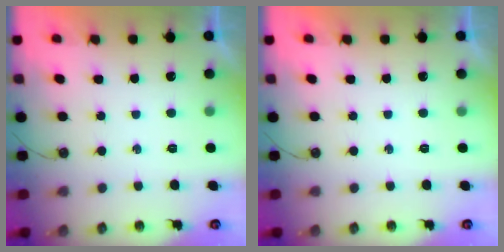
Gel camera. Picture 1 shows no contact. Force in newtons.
{"total": 0.0}